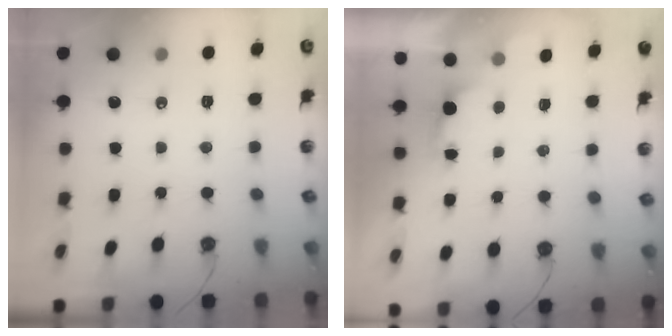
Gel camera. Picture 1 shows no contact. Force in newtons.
{"total": 0.9, "press": 0.5, "slide": 0.8}